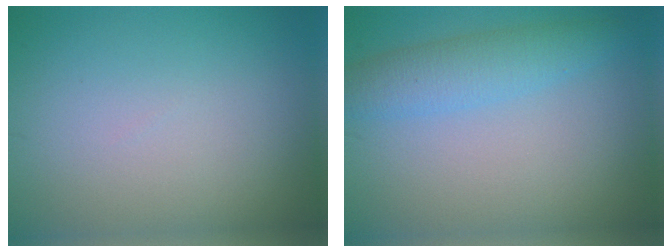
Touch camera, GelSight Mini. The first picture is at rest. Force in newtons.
{"total": 3.5, "press": 3.5, "slide": 0.0}